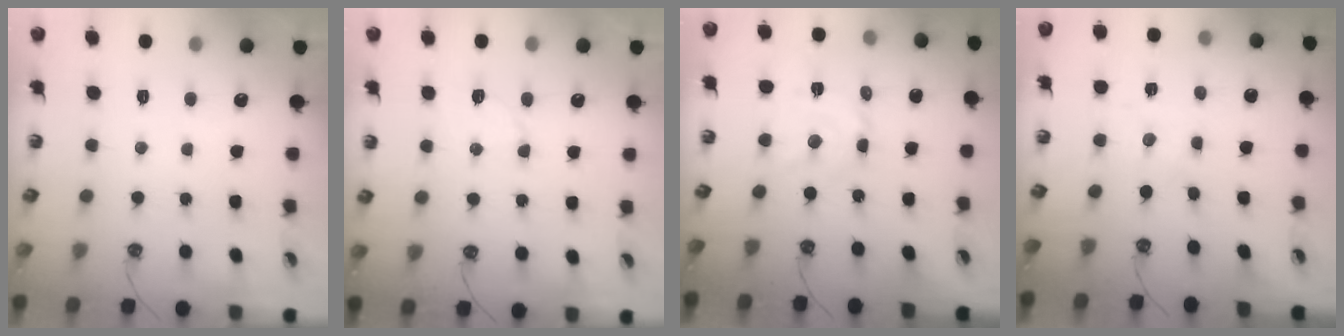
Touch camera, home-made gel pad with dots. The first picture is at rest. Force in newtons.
{"total": 3.3, "press": 3.2, "slide": 0.5}
{"total": 8.7, "press": 8.7, "slide": 0.7}
{"total": 0.0}